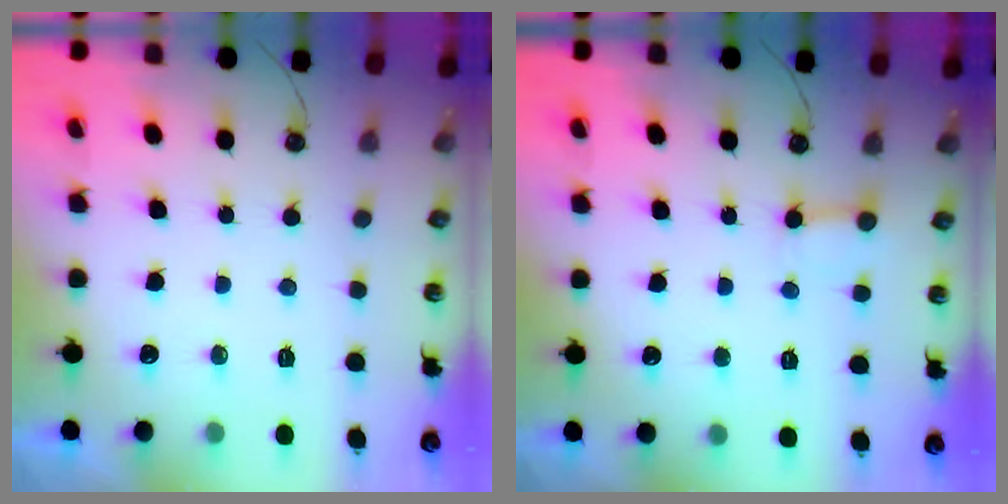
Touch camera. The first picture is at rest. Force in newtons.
{"total": 2.7, "press": 2.7, "slide": 0.5}